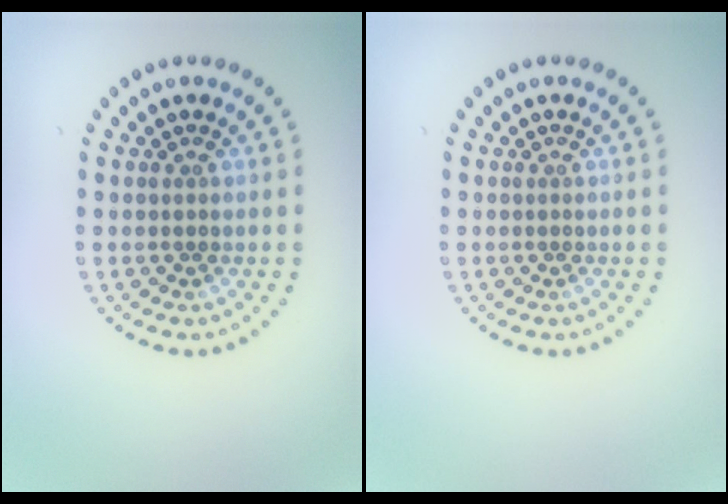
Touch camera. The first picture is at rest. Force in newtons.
{"total": 0.0}